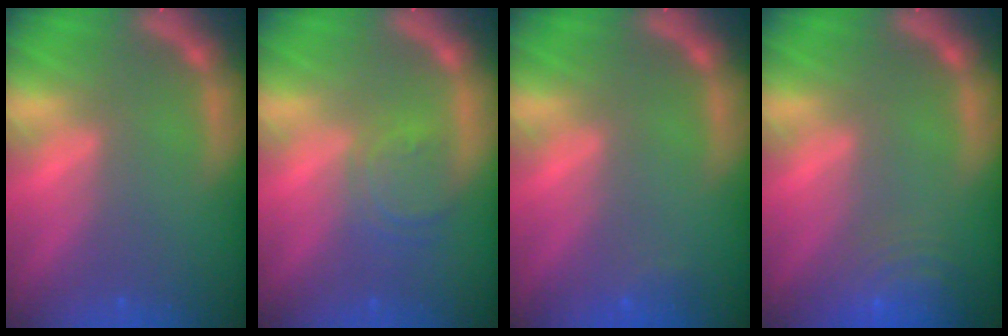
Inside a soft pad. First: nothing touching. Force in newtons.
{"total": 3.5}
{"total": 1.4}
{"total": 7.5}